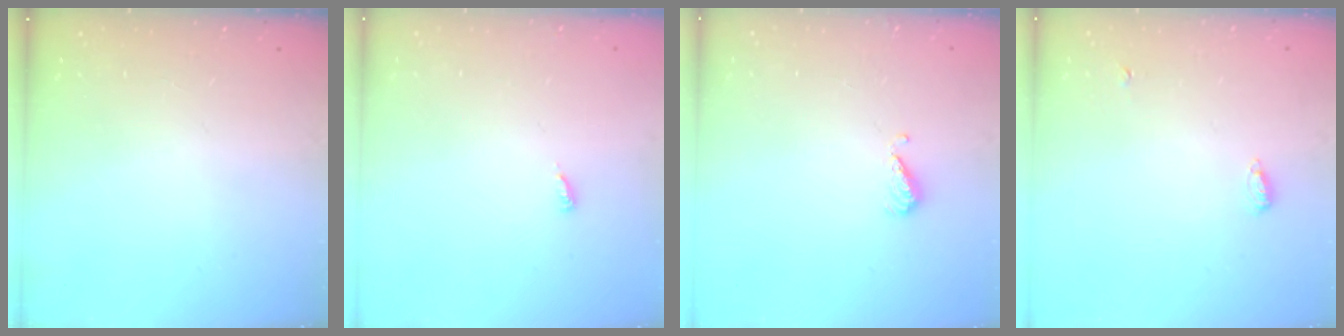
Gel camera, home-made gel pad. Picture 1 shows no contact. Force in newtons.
{"total": 2.9, "press": 2.9, "slide": 0.2}
{"total": 4.8, "press": 4.7, "slide": 0.9}
{"total": 8.9, "press": 6.0, "slide": 6.5}